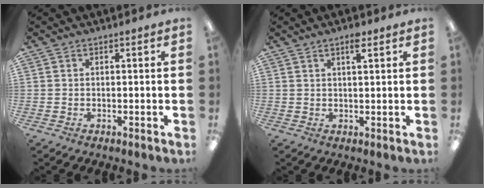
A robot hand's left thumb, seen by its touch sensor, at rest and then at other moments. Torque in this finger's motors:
{"motor_torque": [-0.31, -0.31, 0.05, 0.03, 0.07]}